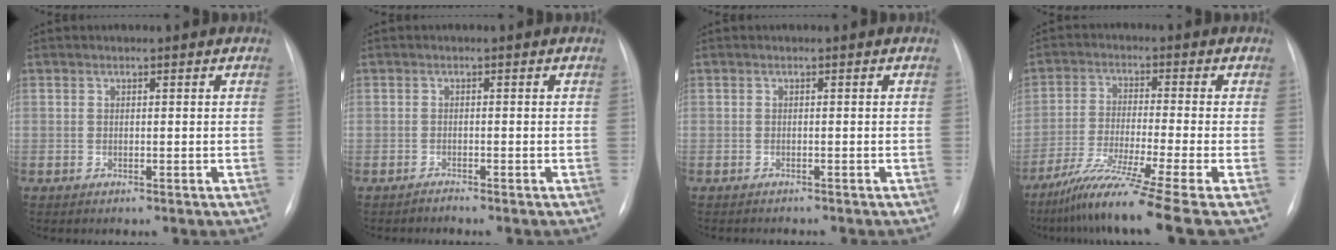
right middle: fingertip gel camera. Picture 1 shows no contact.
{"total": 0.7, "force": [-0.7, -0.3, -0.1], "torque": [0.000, -0.006, -0.011]}
{"total": 1.5, "force": [-1.4, 0.2, 0.4], "torque": [-0.004, -0.006, -0.013]}
{"total": 12.9, "force": [-9.4, -2.8, 8.3], "torque": [-0.146, -0.046, -0.156]}